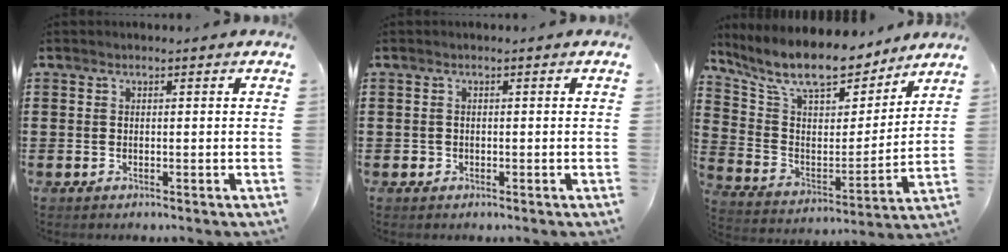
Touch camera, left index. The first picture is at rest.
{"total": 0.8, "force": [-0.3, 0.7, 0.0], "torque": [-0.004, 0.004, -0.008]}
{"total": 11.2, "force": [9.5, 2.8, 5.2], "torque": [-0.136, -0.059, 0.167]}